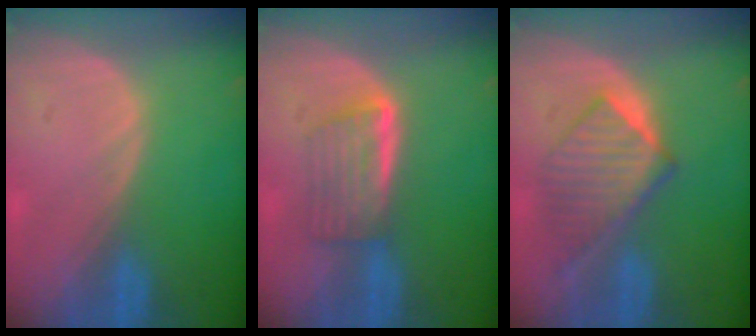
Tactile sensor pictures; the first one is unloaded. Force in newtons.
{"total": 5.8, "press": 5.1, "slide": 2.9}
{"total": 6.7, "press": 6.6, "slide": 0.6}